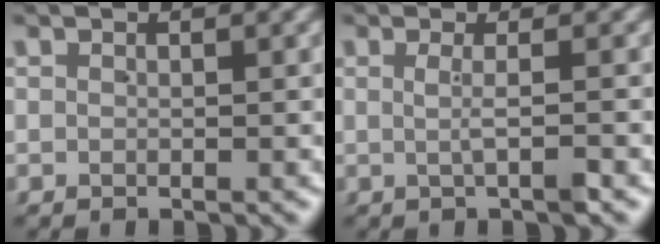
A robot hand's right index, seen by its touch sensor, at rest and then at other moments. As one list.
[{"total": 1.7, "force": [-0.3, -0.4, 1.6], "torque": [-0.027, 0.000, -0.003]}]